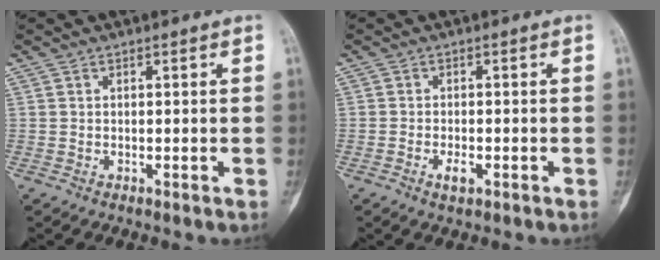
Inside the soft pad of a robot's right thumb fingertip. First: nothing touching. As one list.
[{"total": 2.4, "force": [-1.1, 1.1, 1.8], "torque": [-0.029, 0.005, -0.020]}]